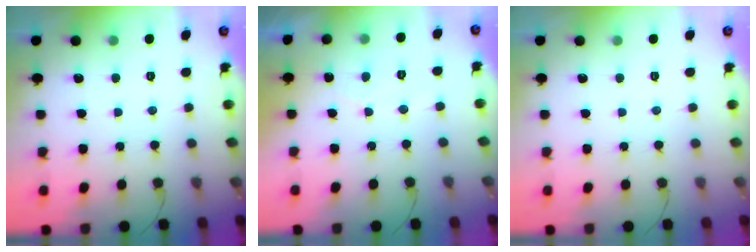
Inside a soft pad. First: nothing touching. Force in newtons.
{"total": 3.5, "press": 3.4, "slide": 0.3}
{"total": 0.0}